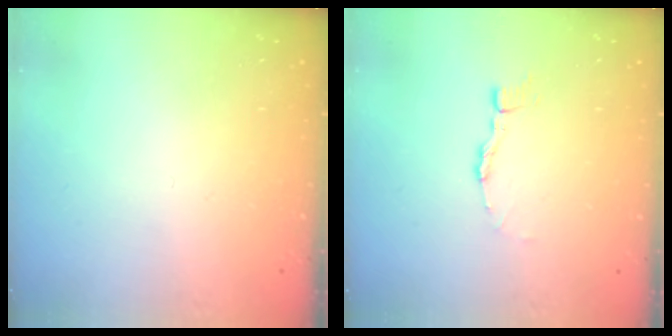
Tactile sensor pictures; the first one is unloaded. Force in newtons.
{"total": 3.7, "press": 3.7, "slide": 0.0}